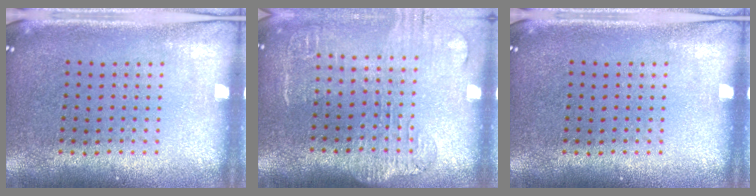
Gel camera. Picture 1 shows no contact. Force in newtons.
{"total": 1.8, "press": 1.5, "slide": 0.9}
{"total": 0.0}